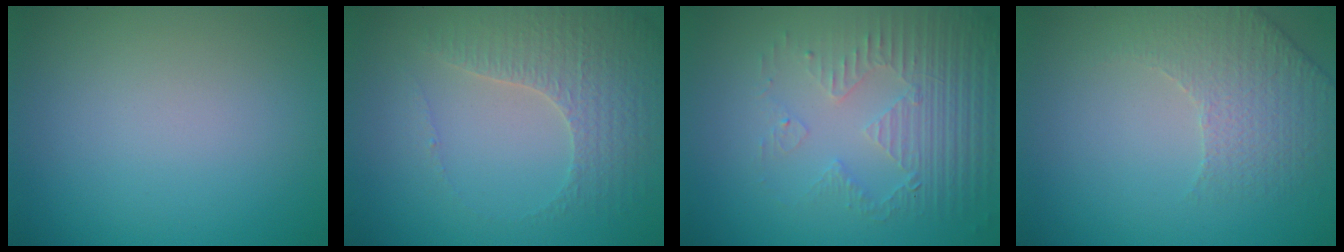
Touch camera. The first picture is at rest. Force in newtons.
{"total": 3.2, "press": 3.1, "slide": 0.8}
{"total": 5.2, "press": 3.3, "slide": 3.9}
{"total": 2.2, "press": 2.0, "slide": 1.0}